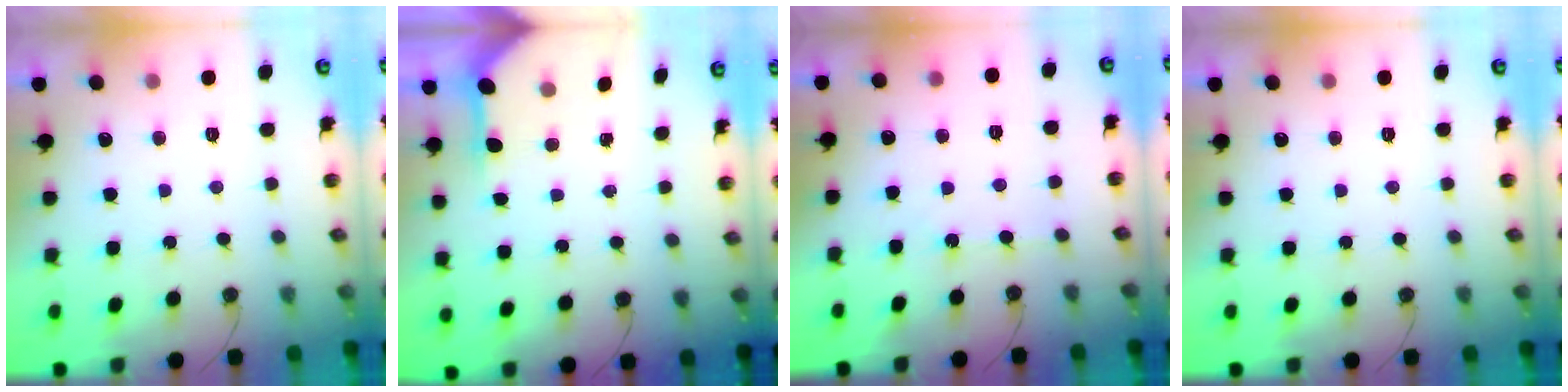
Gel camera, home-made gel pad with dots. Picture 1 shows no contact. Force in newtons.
{"total": 5.7, "press": 5.7, "slide": 0.4}
{"total": 1.8, "press": 1.8, "slide": 0.4}
{"total": 0.0}